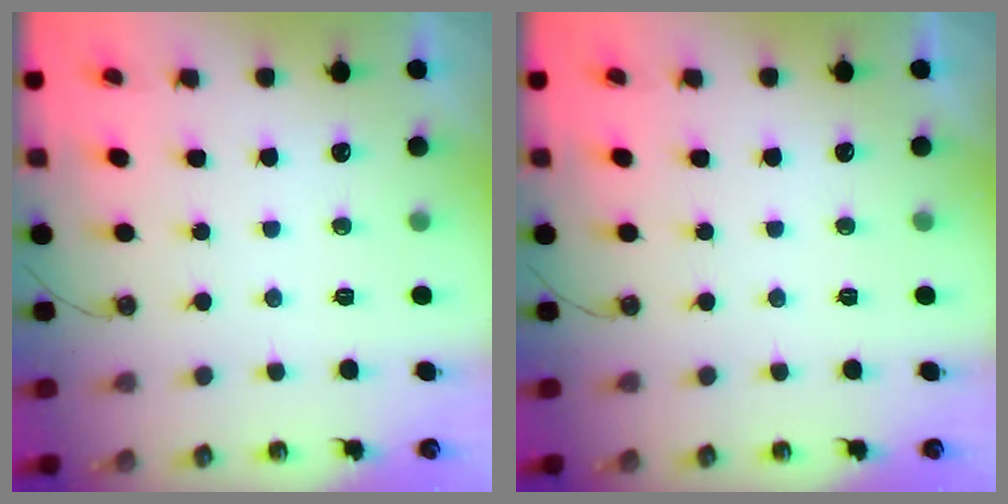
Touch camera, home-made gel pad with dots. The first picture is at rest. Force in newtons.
{"total": 0.0}